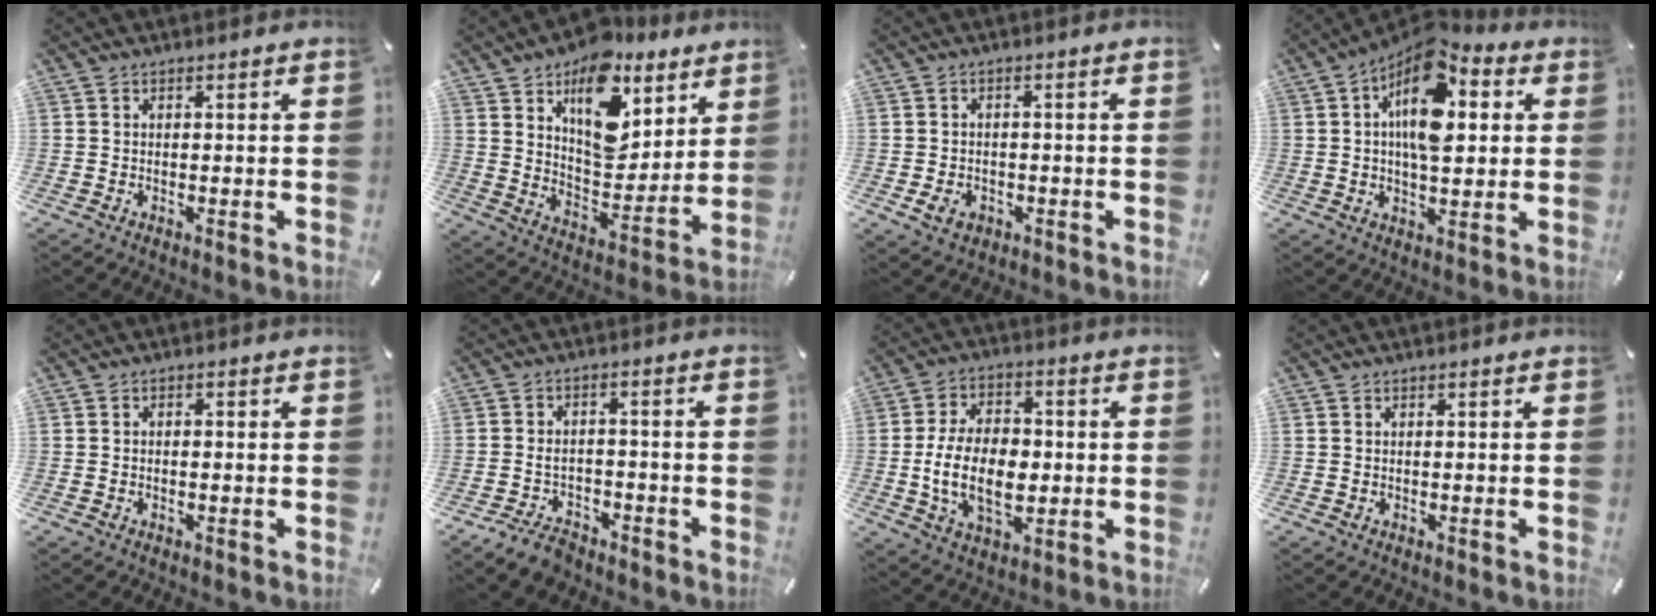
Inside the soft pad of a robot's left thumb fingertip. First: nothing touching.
{"total": 17.5, "force": [10.5, 10.5, 9.3], "torque": [-0.132, -0.069, 0.184]}
{"total": 3.8, "force": [-1.5, 3.0, 1.8], "torque": [-0.037, 0.003, -0.027]}
{"total": 15.2, "force": [4.5, 8.0, 12.1], "torque": [-0.211, -0.024, 0.074]}
{"total": 1.0, "force": [-0.6, 0.5, 0.7], "torque": [-0.015, -0.001, -0.011]}
{"total": 5.3, "force": [-3.7, 2.9, 2.5], "torque": [-0.051, 0.021, -0.071]}
{"total": 14.7, "force": [-1.7, 9.4, 11.1], "torque": [-0.216, 0.003, -0.028]}
{"total": 0.0}